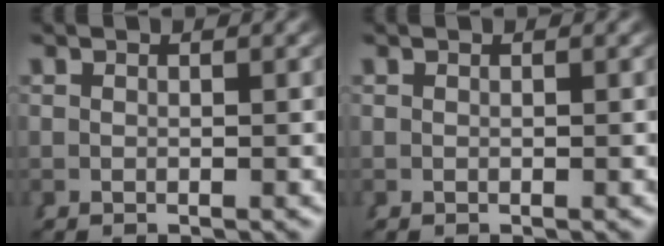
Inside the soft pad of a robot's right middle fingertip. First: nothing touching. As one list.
[{"total": 0.0}]